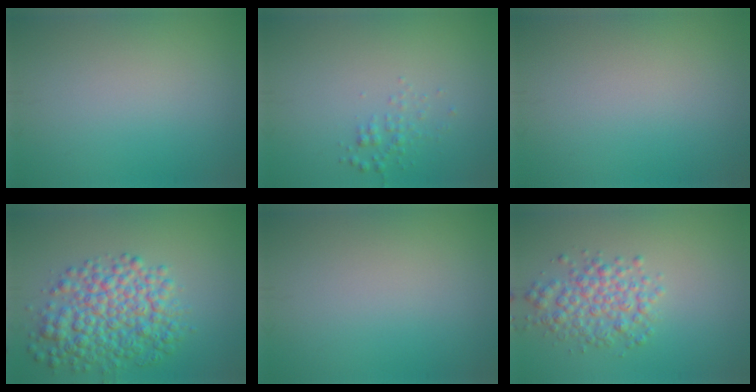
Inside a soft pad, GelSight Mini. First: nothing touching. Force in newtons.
{"total": 1.1, "press": 1.1, "slide": 0.0}
{"total": 0.0}
{"total": 7.0, "press": 7.0, "slide": 0.1}
{"total": 0.0}
{"total": 3.7, "press": 3.7, "slide": 0.1}